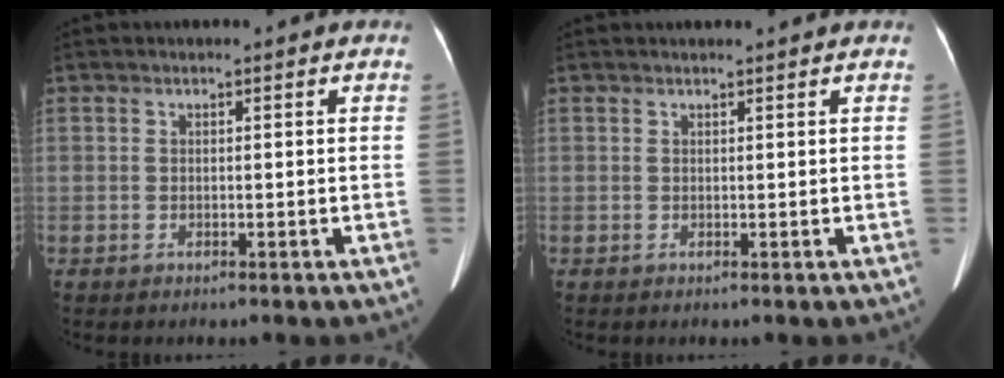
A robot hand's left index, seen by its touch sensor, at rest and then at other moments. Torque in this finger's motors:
{"motor_torque": [0.53, -0.72, 0.01, -0.01]}